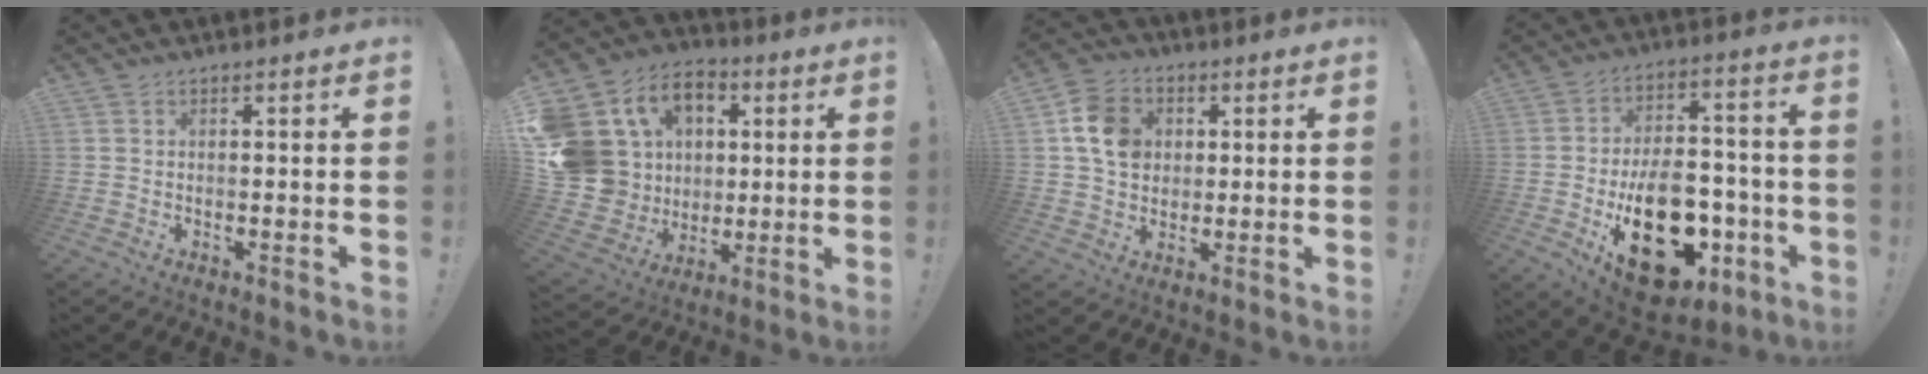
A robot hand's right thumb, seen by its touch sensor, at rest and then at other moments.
{"total": 18.4, "force": [3.4, 16.5, 7.4], "torque": [-0.145, -0.013, 0.108]}
{"total": 12.2, "force": [2.8, 10.1, 6.2], "torque": [-0.089, 0.011, 0.061]}
{"total": 24.7, "force": [-8.0, 15.4, 17.6], "torque": [-0.257, 0.051, -0.103]}